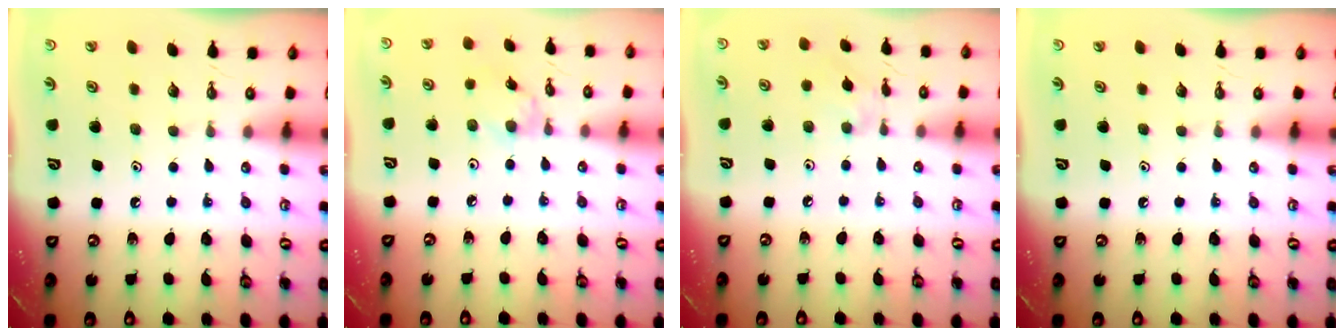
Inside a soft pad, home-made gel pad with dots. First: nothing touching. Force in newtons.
{"total": 1.4, "press": 1.4, "slide": 0.1}
{"total": 1.1, "press": 1.0, "slide": 0.2}
{"total": 0.0}